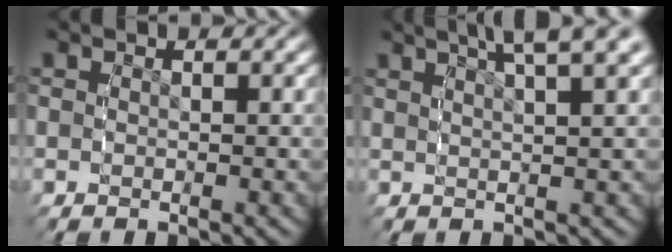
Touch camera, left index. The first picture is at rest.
{"total": 6.6, "force": [4.2, 2.1, 4.6], "torque": [-0.061, 0.030, 0.050]}